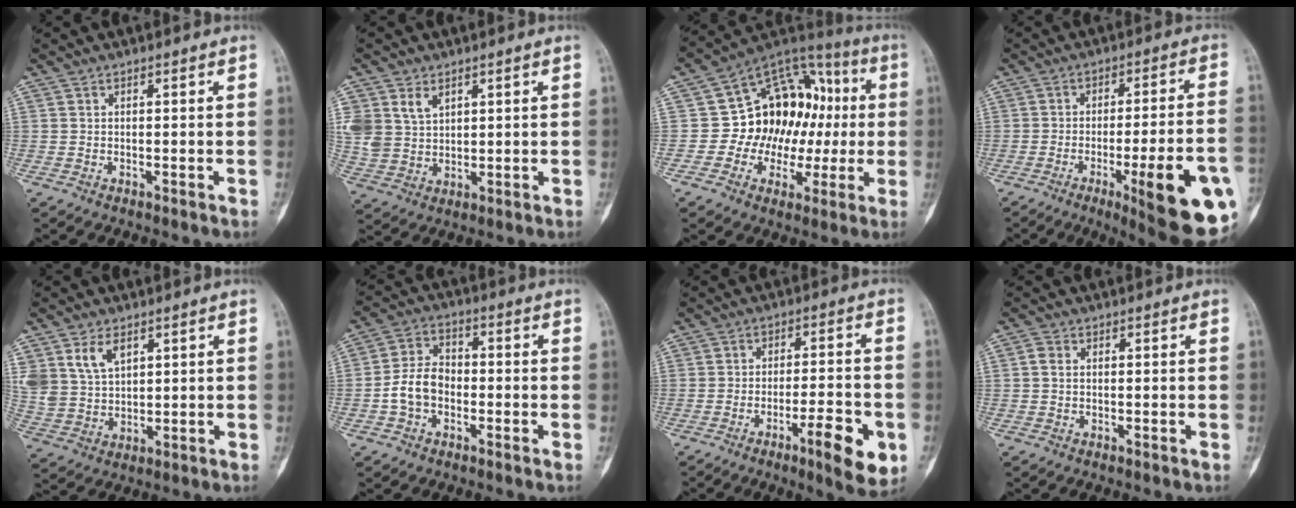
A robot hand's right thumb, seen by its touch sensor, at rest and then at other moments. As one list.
[{"total": 7.9, "force": [3.7, 5.7, 4.0], "torque": [-0.070, -0.011, 0.088]}, {"total": 18.2, "force": [0.4, 14.2, 11.4], "torque": [-0.092, 0.049, 0.007]}, {"total": 19.6, "force": [-7.1, 3.8, 17.9], "torque": [-0.195, 0.012, -0.086]}, {"total": 8.0, "force": [4.1, 5.0, 4.7], "torque": [-0.083, -0.012, 0.094]}, {"total": 7.6, "force": [-1.9, 5.5, 5.0], "torque": [-0.083, 0.029, -0.048]}, {"total": 10.6, "force": [-4.4, 2.5, 9.4], "torque": [-0.129, 0.015, -0.062]}, {"total": 1.4, "force": [0.2, 1.1, 1.0], "torque": [-0.019, 0.003, 0.002]}]